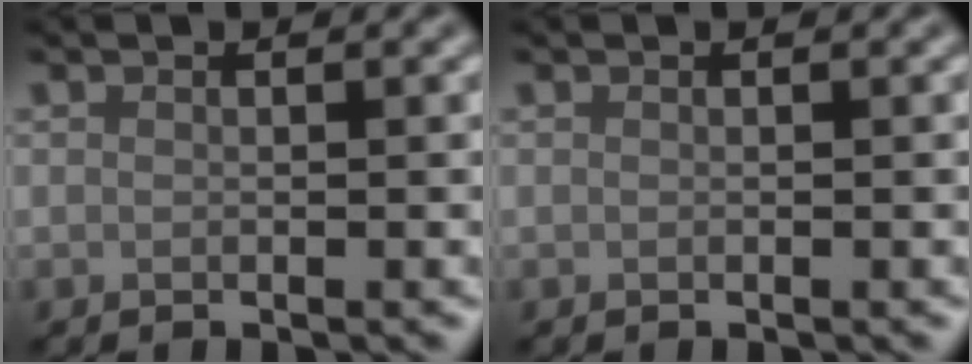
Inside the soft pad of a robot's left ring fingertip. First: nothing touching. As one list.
[{"total": 0.0}]